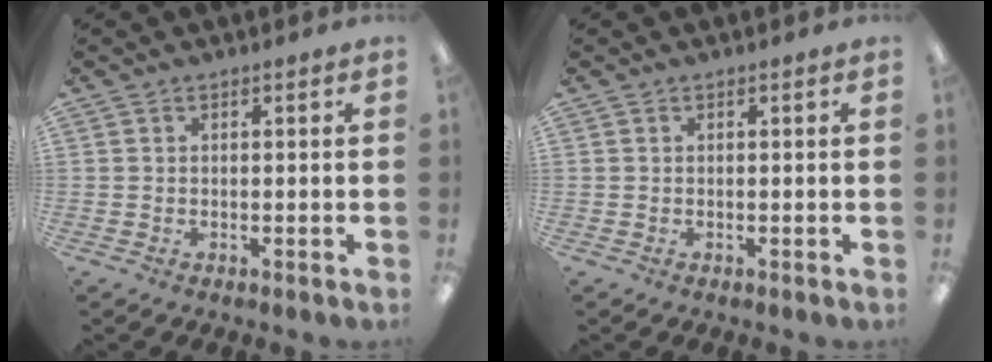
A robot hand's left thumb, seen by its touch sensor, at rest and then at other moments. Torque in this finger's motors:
{"motor_torque": [-0.06, 0.06, 0.00, 0.00, 0.00]}